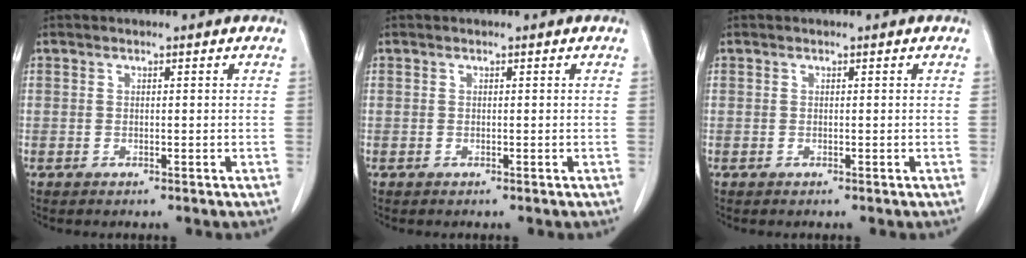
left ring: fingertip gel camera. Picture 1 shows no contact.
{"total": 0.0}
{"total": 0.0}